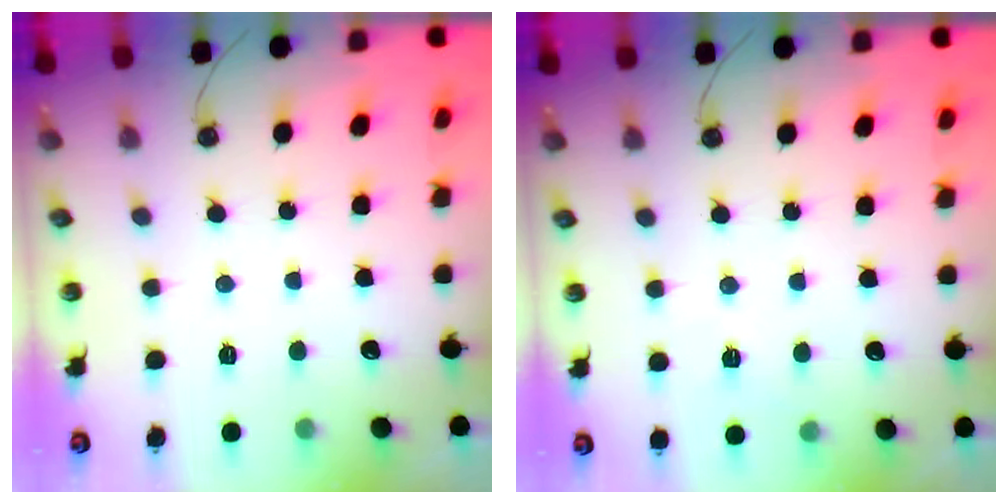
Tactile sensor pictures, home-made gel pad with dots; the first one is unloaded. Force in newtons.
{"total": 3.9, "press": 3.8, "slide": 0.8}